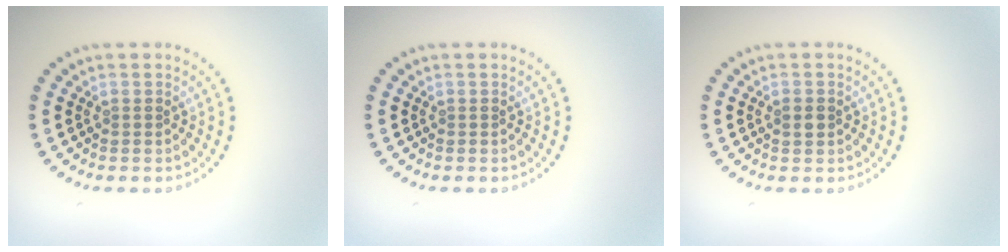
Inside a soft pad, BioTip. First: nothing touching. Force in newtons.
{"total": 0.0}
{"total": 1.5, "press": 1.5, "slide": 0.1}